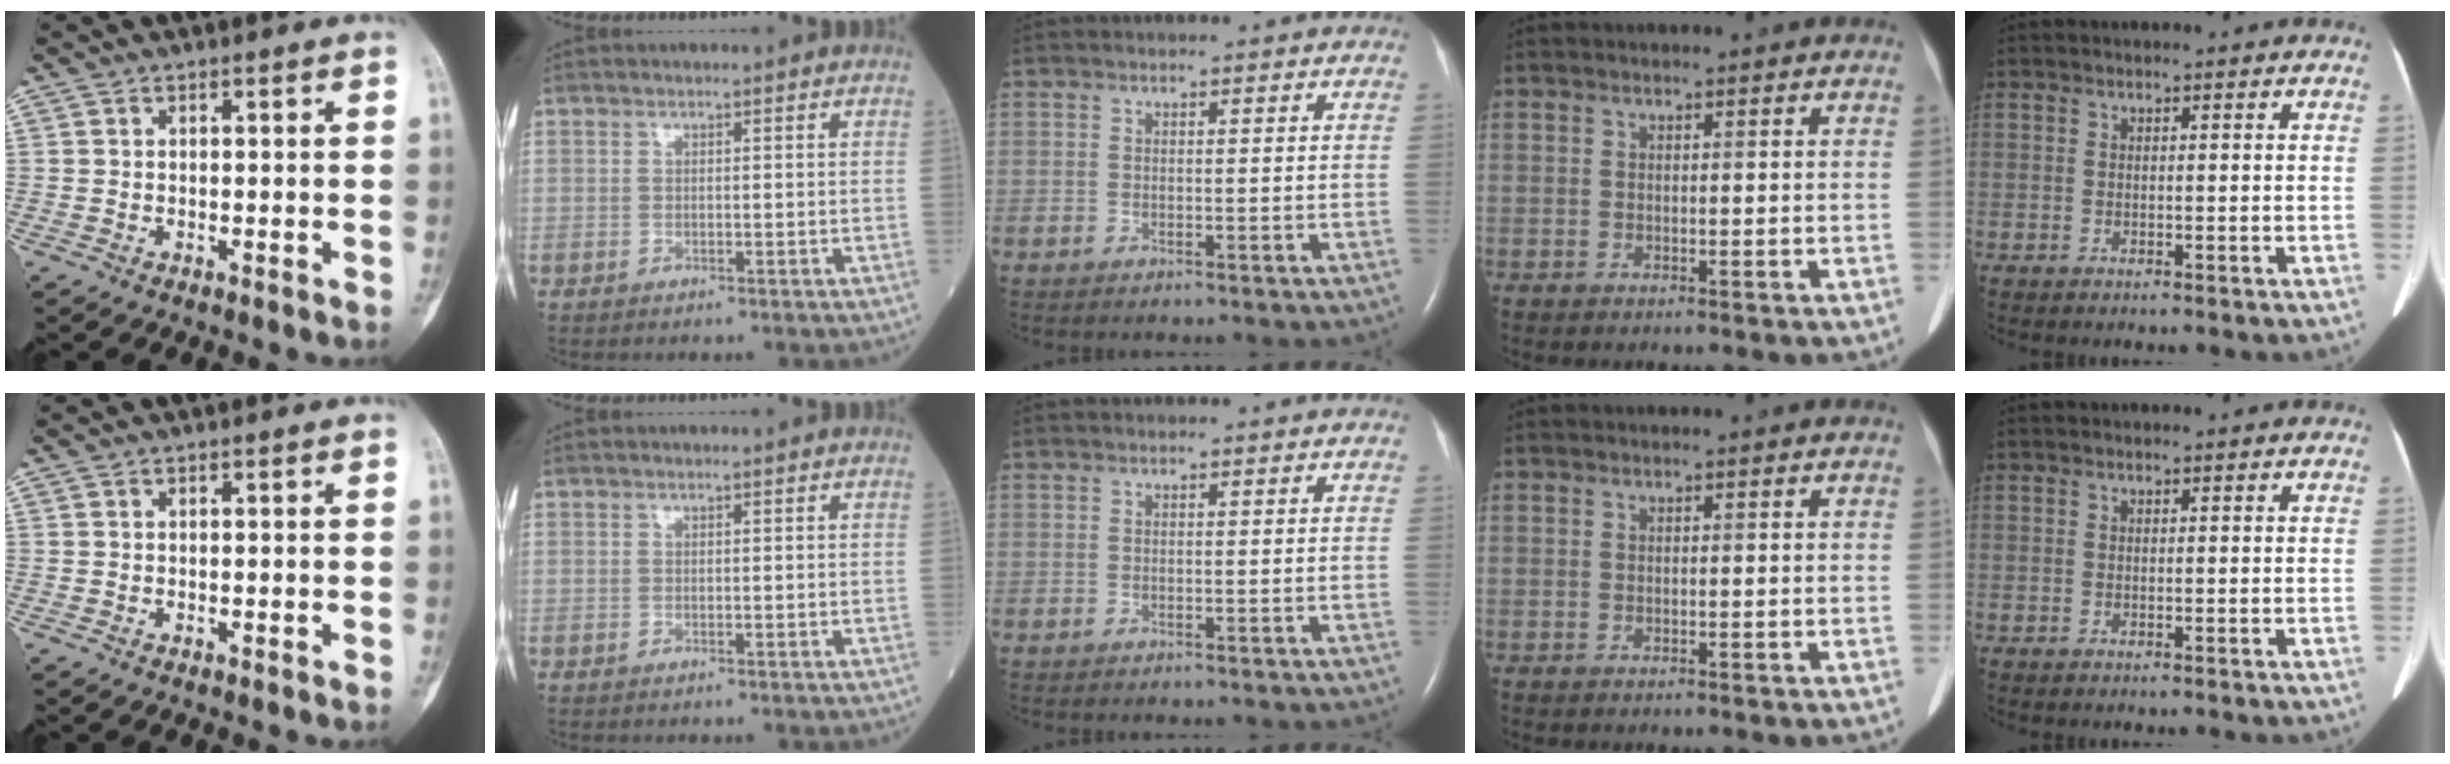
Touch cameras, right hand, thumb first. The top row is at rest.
{}